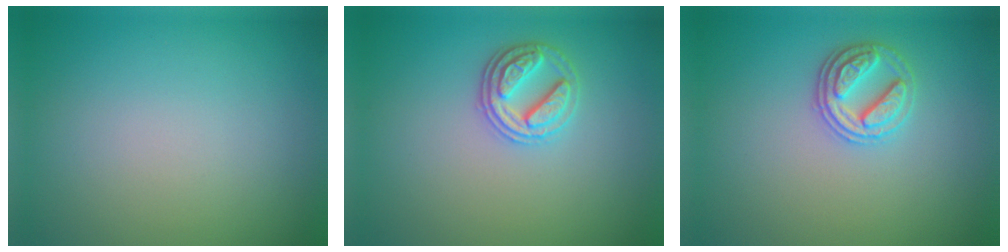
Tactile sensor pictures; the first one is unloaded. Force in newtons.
{"total": 2.9, "press": 2.8, "slide": 0.7}
{"total": 2.9, "press": 2.8, "slide": 0.7}